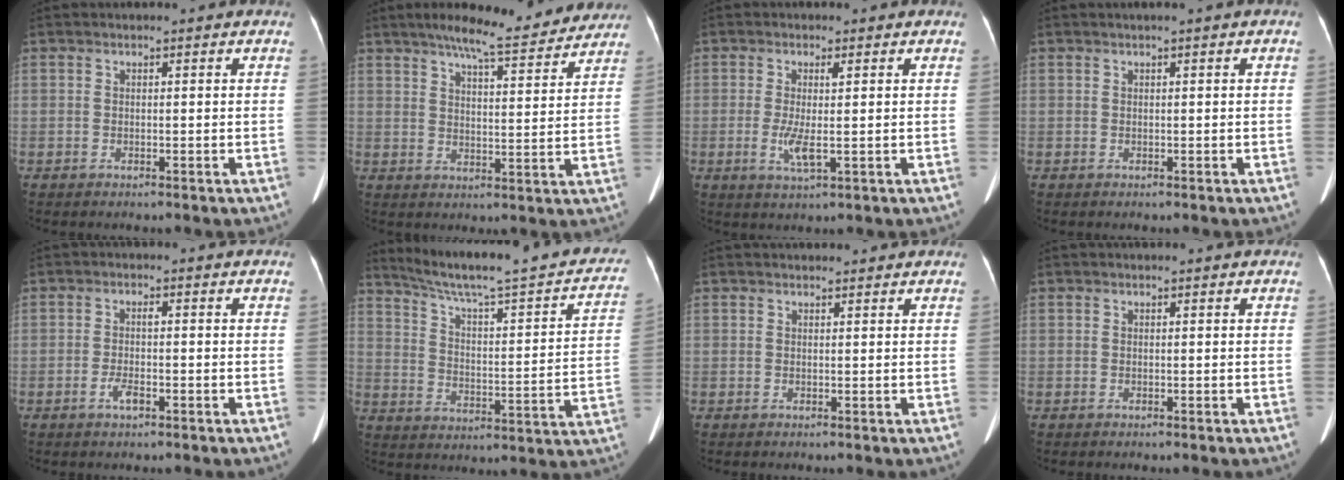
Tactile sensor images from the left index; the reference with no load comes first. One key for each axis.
{"total": 14.2, "fx": 12.5, "fy": 2.1, "fz": 6.3, "tx": -0.085, "ty": 0.001, "tz": 0.162}
{"total": 4.1, "fx": -0.4, "fy": 0.7, "fz": 4.0, "tx": -0.086, "ty": -0.010, "tz": -0.006}
{"total": 0.5, "fx": 0.2, "fy": -0.1, "fz": 0.5, "tx": -0.011, "ty": 0.005, "tz": 0.007}
{"total": 2.6, "fx": -1.3, "fy": 0.8, "fz": 2.2, "tx": -0.046, "ty": -0.001, "tz": -0.024}
{"total": 26.6, "fx": 23.0, "fy": 2.7, "fz": 13.0, "tx": -0.195, "ty": -0.033, "tz": 0.297}
{"total": 2.6, "fx": 2.5, "fy": 0.6, "fz": 0.5, "tx": -0.009, "ty": 0.019, "tz": 0.032}
{"total": 0.0}